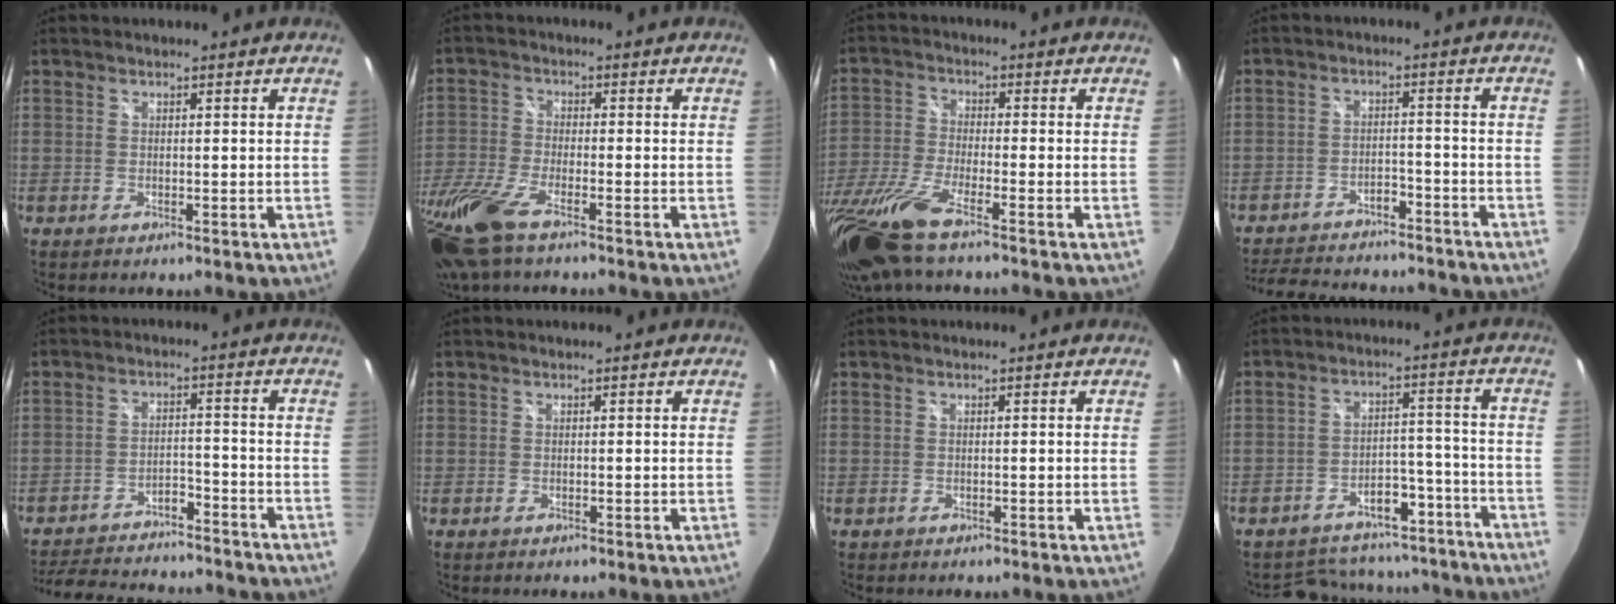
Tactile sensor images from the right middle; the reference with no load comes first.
{"total": 12.9, "force": [-8.9, 3.3, 8.8], "torque": [-0.209, -0.043, -0.182]}
{"total": 13.7, "force": [-10.2, 1.1, 9.1], "torque": [-0.210, -0.044, -0.201]}
{"total": 17.5, "force": [-15.1, 5.6, 6.9], "torque": [-0.148, 0.004, -0.207]}
{"total": 19.6, "force": [-17.1, 5.9, 7.6], "torque": [-0.163, 0.013, -0.235]}
{"total": 0.0}
{"total": 0.0}
{"total": 20.4, "force": [-16.7, 9.6, 6.5], "torque": [-0.128, 0.056, -0.195]}